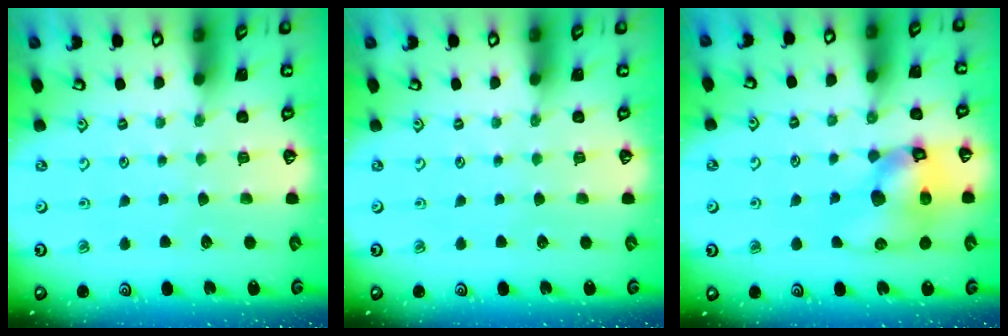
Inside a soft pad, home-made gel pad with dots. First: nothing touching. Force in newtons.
{"total": 0.0}
{"total": 14.1, "press": 13.9, "slide": 2.1}